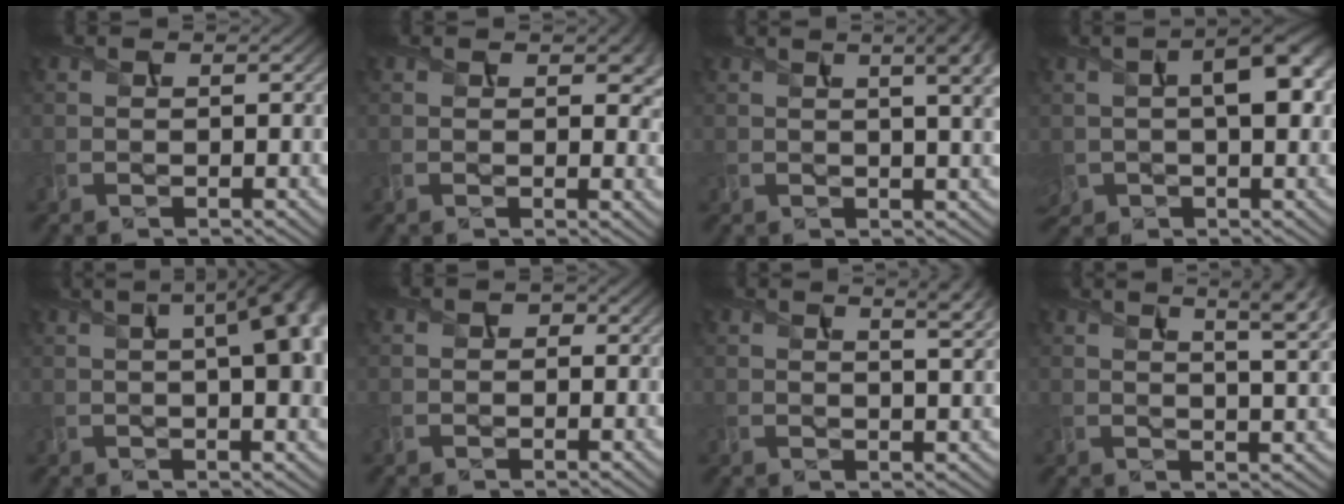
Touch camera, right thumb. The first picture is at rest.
{"total": 4.5, "force": [1.4, 2.4, 3.5], "torque": [-0.054, -0.004, 0.023]}
{"total": 8.4, "force": [3.1, 2.9, 7.2], "torque": [-0.085, 0.029, 0.031]}
{"total": 9.5, "force": [1.0, 5.2, 7.8], "torque": [-0.146, 0.000, 0.019]}
{"total": 12.2, "force": [1.5, 4.8, 11.1], "torque": [-0.129, 0.020, 0.015]}
{"total": 1.1, "force": [0.0, 1.0, 0.4], "torque": [-0.002, -0.001, 0.000]}
{"total": 5.0, "force": [3.0, 1.3, 3.8], "torque": [-0.050, 0.018, 0.036]}
{"total": 8.0, "force": [4.3, 2.2, 6.4], "torque": [-0.082, 0.024, 0.050]}